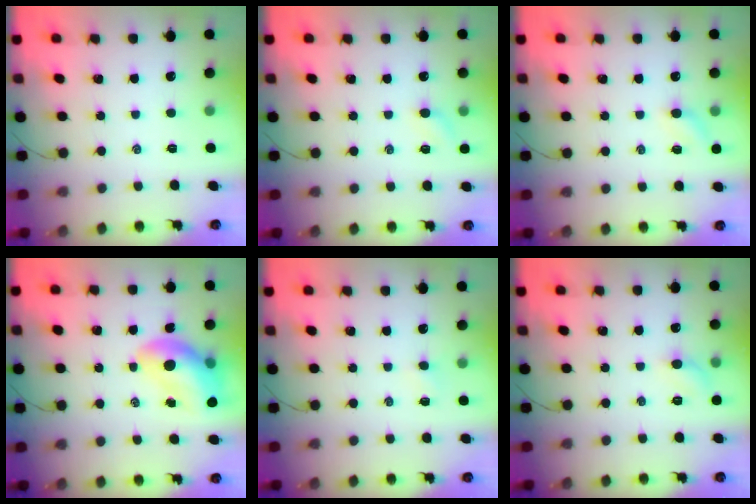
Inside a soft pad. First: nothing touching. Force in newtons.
{"total": 5.3, "press": 5.1, "slide": 1.6}
{"total": 3.7, "press": 3.6, "slide": 0.9}
{"total": 13.3, "press": 12.8, "slide": 3.8}
{"total": 2.5, "press": 2.4, "slide": 0.8}
{"total": 4.9, "press": 4.6, "slide": 1.7}